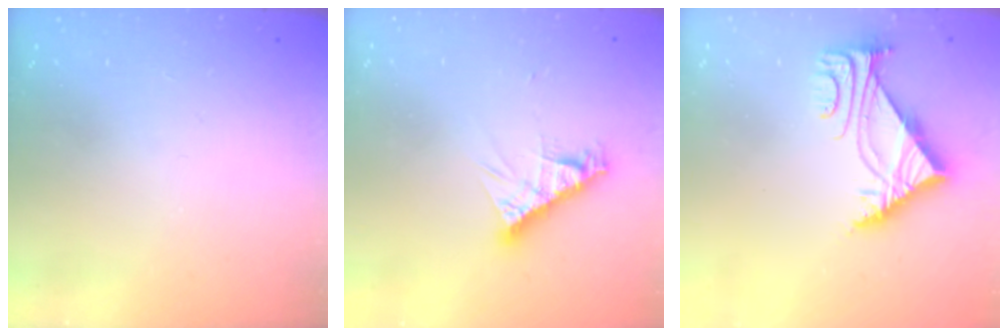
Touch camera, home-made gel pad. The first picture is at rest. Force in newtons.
{"total": 9.0, "press": 8.9, "slide": 0.8}
{"total": 6.1, "press": 6.1, "slide": 0.0}